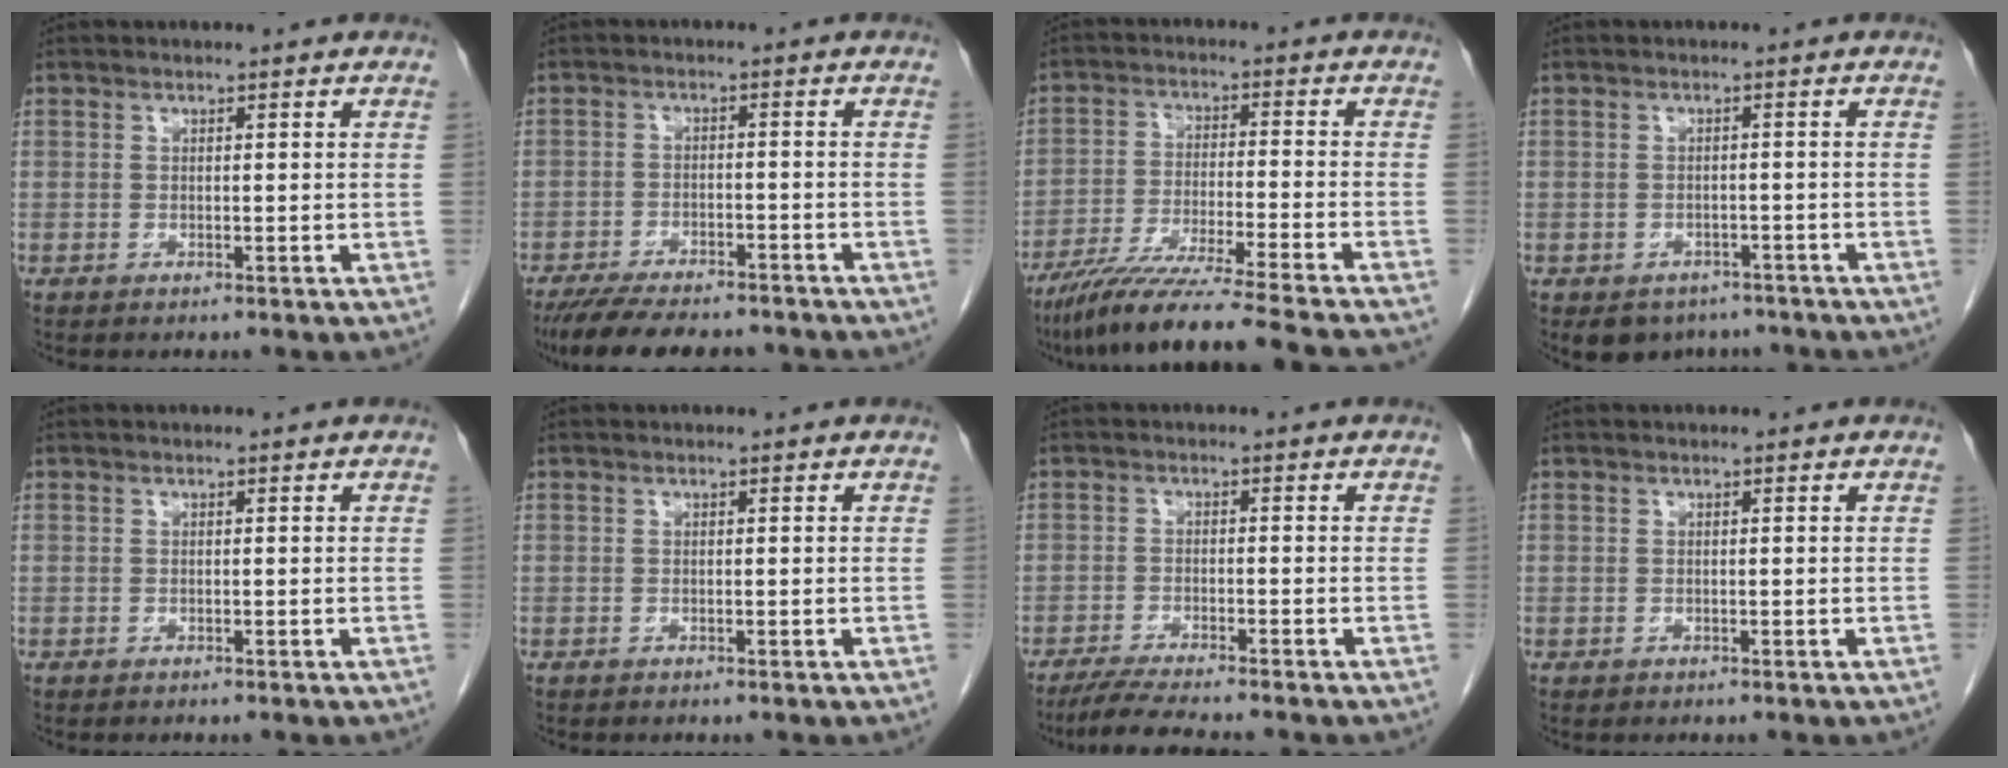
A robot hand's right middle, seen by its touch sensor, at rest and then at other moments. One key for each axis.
{"total": 13.2, "fx": -11.3, "fy": 3.6, "fz": 5.7, "tx": -0.103, "ty": -0.009, "tz": -0.162}
{"total": 18.4, "fx": -15.8, "fy": -1.8, "fz": 9.2, "tx": -0.144, "ty": -0.052, "tz": -0.254}
{"total": 5.5, "fx": -4.3, "fy": 3.3, "fz": 0.8, "tx": 0.000, "ty": 0.007, "tz": -0.055}
{"total": 0.0}
{"total": 0.0}
{"total": 7.0, "fx": -6.1, "fy": -0.1, "fz": 3.4, "tx": -0.058, "ty": -0.022, "tz": -0.102}
{"total": 0.0}